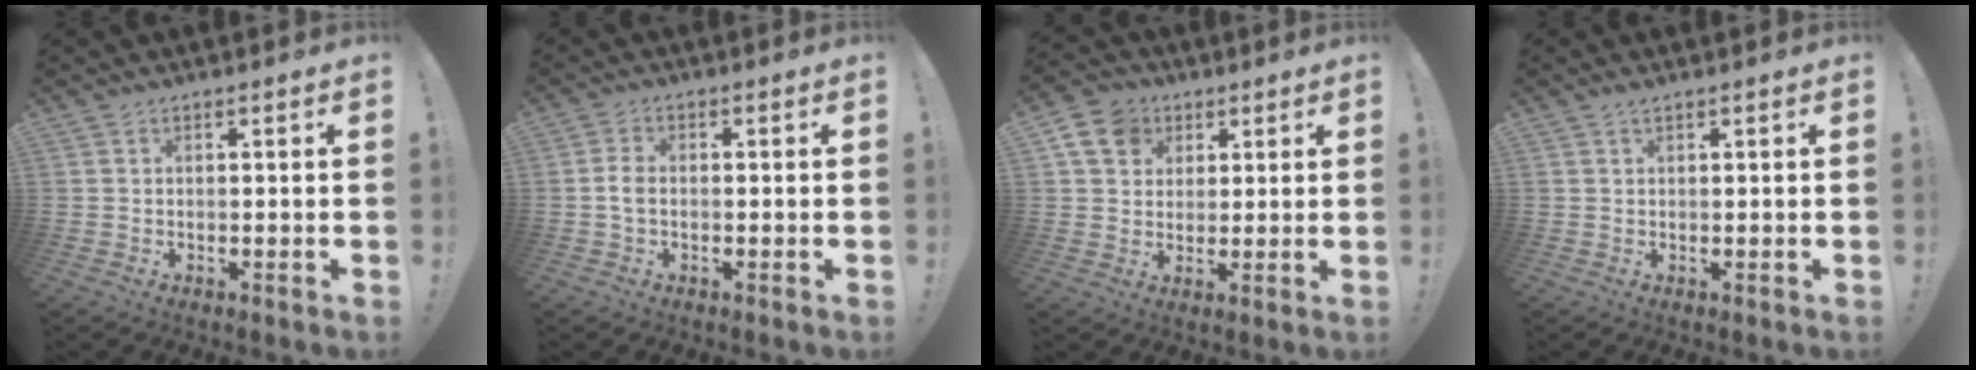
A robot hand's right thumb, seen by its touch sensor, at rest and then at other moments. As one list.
[{"total": 3.1, "force": [-0.5, 2.0, 2.4], "torque": [-0.046, 0.009, -0.010]}, {"total": 10.9, "force": [4.5, 8.9, 4.3], "torque": [-0.064, -0.012, 0.091]}, {"total": 0.9, "force": [0.7, 0.0, 0.5], "torque": [-0.010, 0.001, 0.013]}]